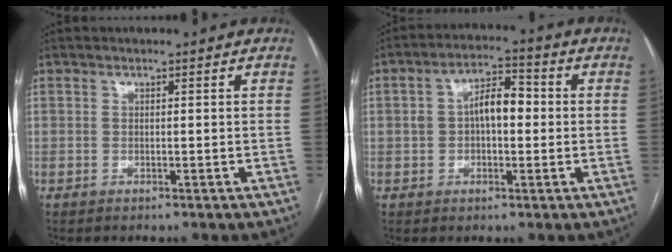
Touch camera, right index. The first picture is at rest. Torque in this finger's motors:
{"motor_torque": [0.23, -0.03, 0.18, 0.05]}